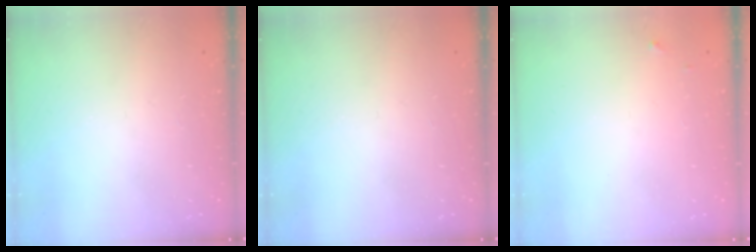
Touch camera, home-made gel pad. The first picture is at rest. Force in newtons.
{"total": 0.0}
{"total": 3.5, "press": 3.5, "slide": 0.2}